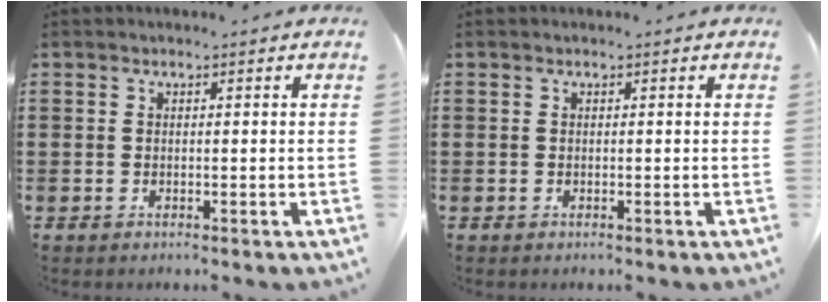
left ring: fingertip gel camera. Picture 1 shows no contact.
{"total": 0.0}